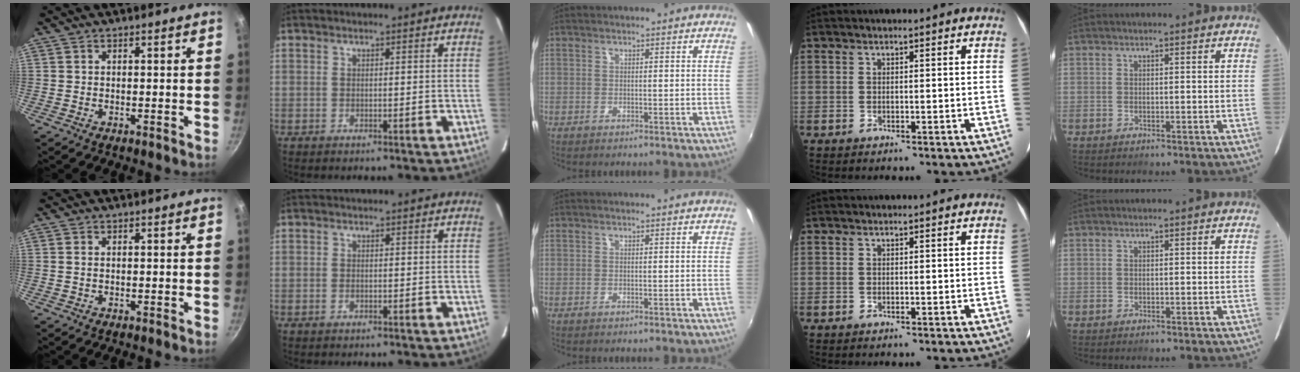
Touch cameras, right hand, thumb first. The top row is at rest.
{"thumb": {"total": 0.8, "force": [0.1, 0.5, 0.6], "torque": [-0.011, 0.001, 0.002]}, "index": {"total": 1.0, "force": [-0.5, 0.6, 0.6], "torque": [-0.013, 0.000, -0.009]}}